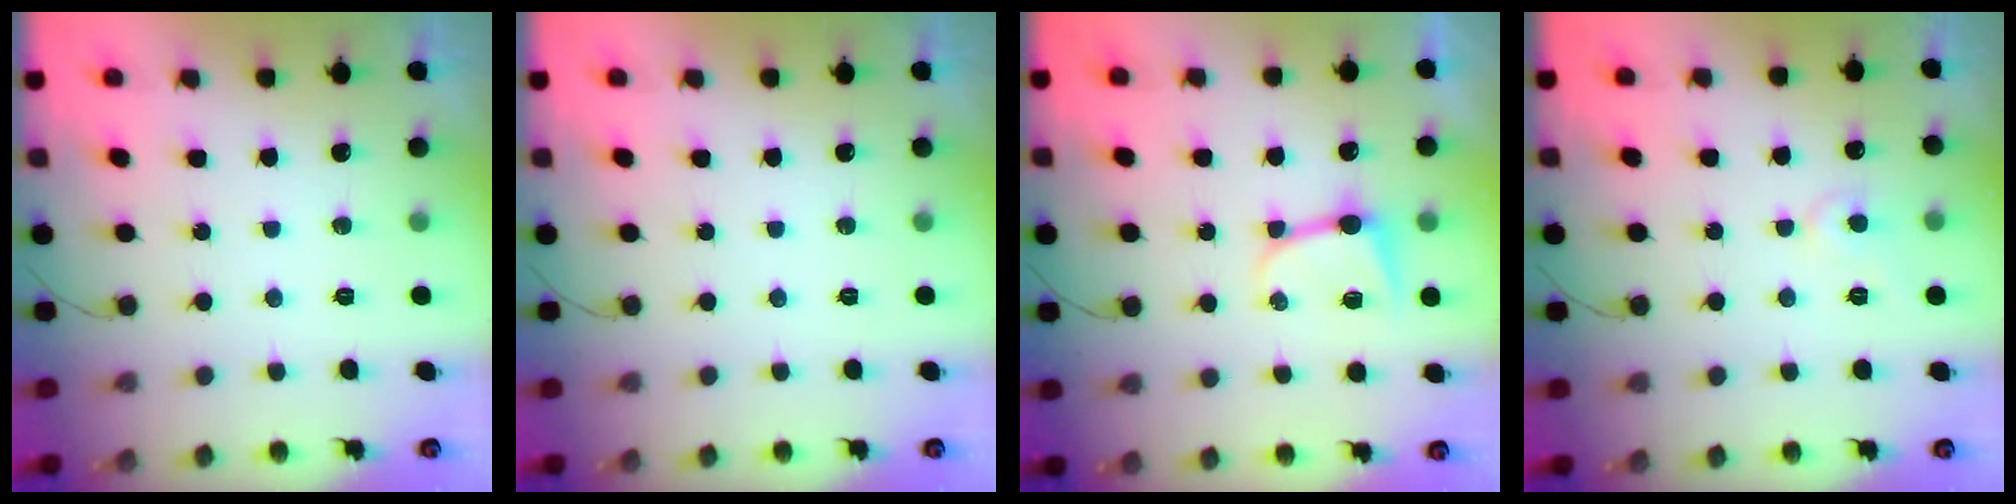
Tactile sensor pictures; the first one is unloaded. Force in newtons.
{"total": 0.0}
{"total": 7.2, "press": 7.1, "slide": 0.7}
{"total": 5.3, "press": 5.3, "slide": 0.5}